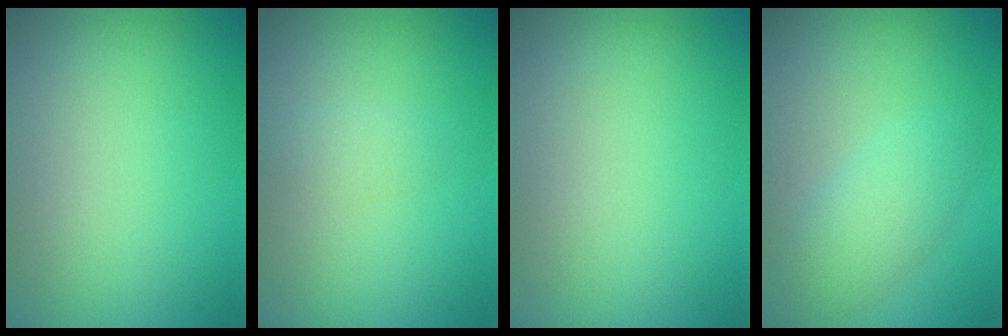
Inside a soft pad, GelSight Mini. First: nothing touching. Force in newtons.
{"total": 1.1, "press": 1.1, "slide": 0.0}
{"total": 0.0}
{"total": 2.9, "press": 2.9, "slide": 0.0}